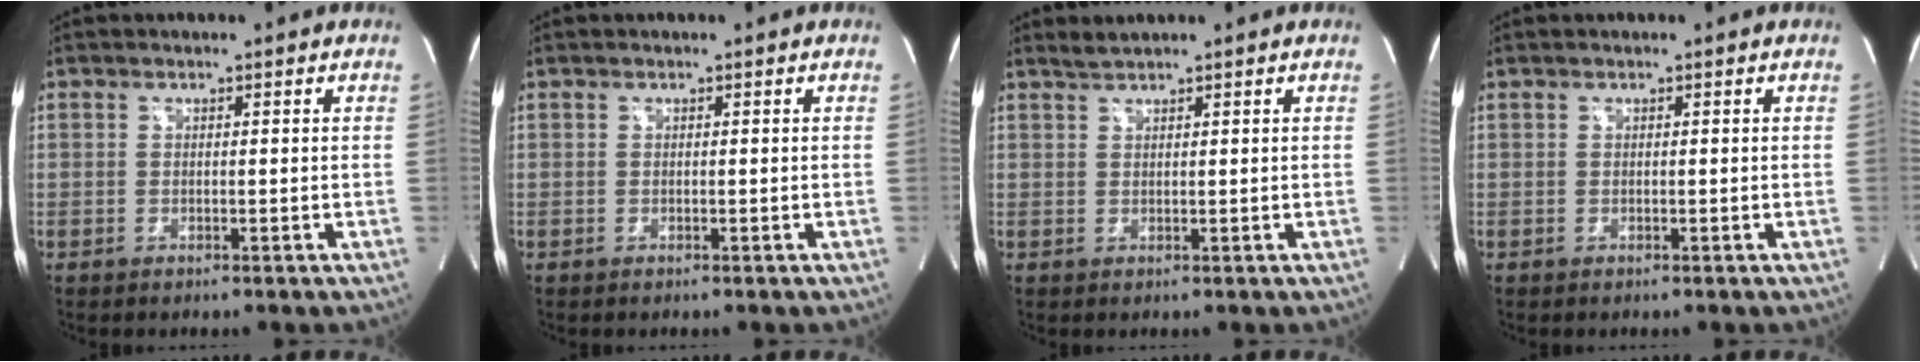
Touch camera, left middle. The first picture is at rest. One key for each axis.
{"total": 0.0}
{"total": 1.3, "fx": 1.3, "fy": -0.3, "fz": 0.2, "tx": -0.010, "ty": 0.004, "tz": 0.030}
{"total": 0.0}